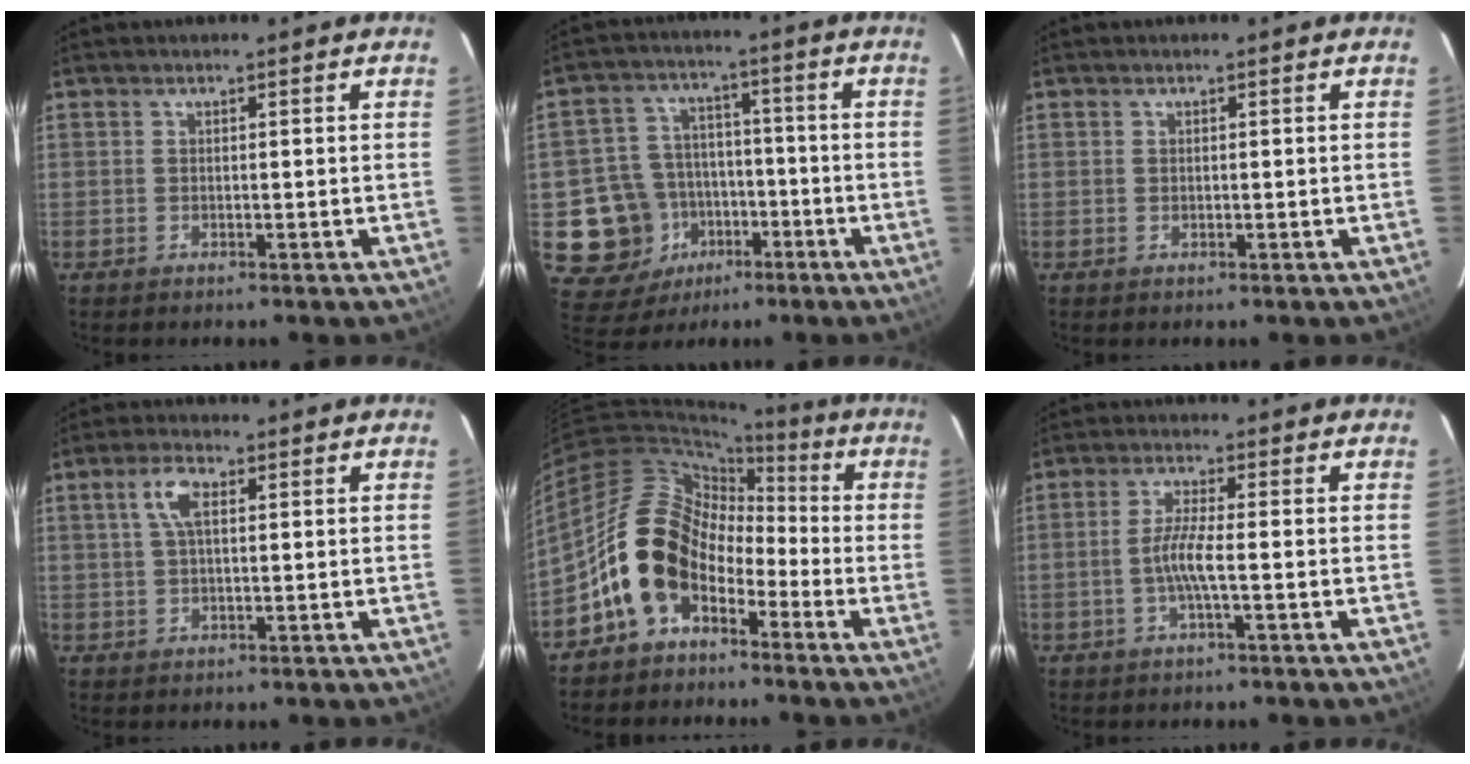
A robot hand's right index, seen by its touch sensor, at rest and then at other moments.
{"total": 13.1, "force": [-4.8, 11.6, 3.7], "torque": [-0.109, 0.029, -0.057]}
{"total": 0.0}
{"total": 4.7, "force": [1.4, 2.0, 4.0], "torque": [-0.079, 0.011, 0.026]}
{"total": 12.6, "force": [-5.6, 8.9, 7.0], "torque": [-0.133, 0.019, -0.098]}
{"total": 4.5, "force": [-1.2, -0.2, 4.3], "torque": [-0.090, 0.000, -0.025]}